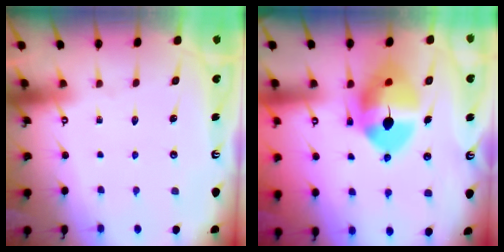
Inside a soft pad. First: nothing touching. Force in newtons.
{"total": 14.2, "press": 14.0, "slide": 2.4}